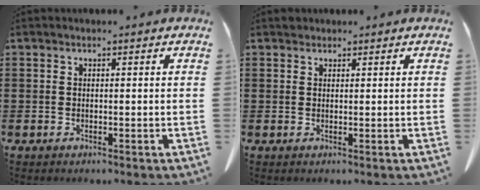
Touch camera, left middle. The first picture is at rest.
{"total": 0.9, "force": [0.8, 0.3, 0.0], "torque": [-0.003, 0.000, 0.018]}